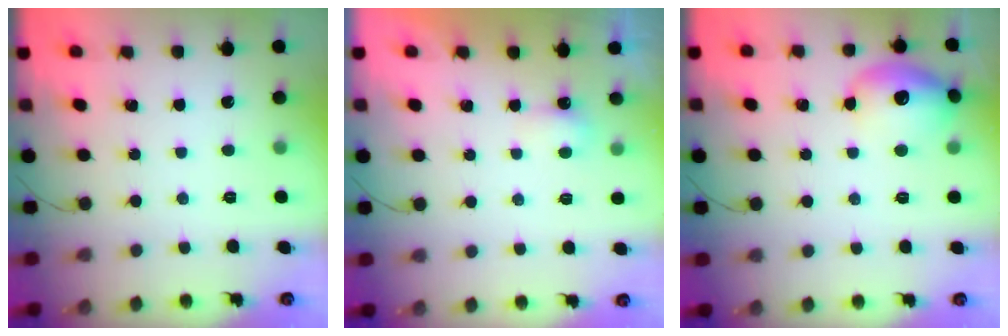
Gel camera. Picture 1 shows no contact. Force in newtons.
{"total": 3.2, "press": 3.2, "slide": 0.7}
{"total": 16.8, "press": 13.5, "slide": 10.0}